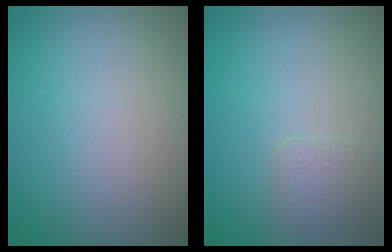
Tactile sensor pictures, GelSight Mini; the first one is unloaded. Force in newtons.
{"total": 1.3, "press": 1.3, "slide": 0.1}